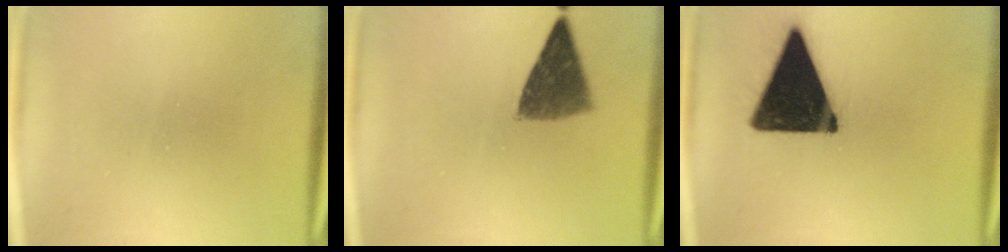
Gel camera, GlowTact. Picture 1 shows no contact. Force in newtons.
{"total": 7.2}
{"total": 18.1}